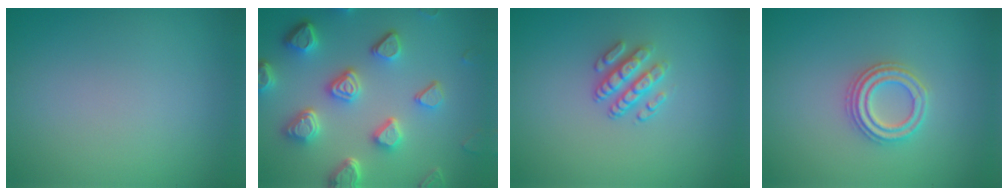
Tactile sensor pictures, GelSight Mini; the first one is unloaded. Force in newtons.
{"total": 6.9, "press": 5.4, "slide": 4.2}
{"total": 2.9, "press": 2.5, "slide": 1.6}
{"total": 2.9, "press": 2.7, "slide": 1.2}